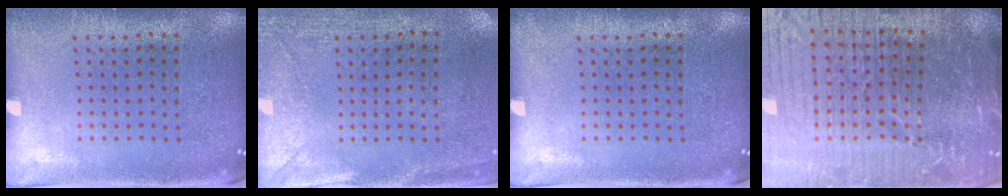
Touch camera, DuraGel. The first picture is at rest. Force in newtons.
{"total": 3.0, "press": 2.3, "slide": 1.9}
{"total": 0.0}
{"total": 7.1, "press": 6.2, "slide": 3.6}